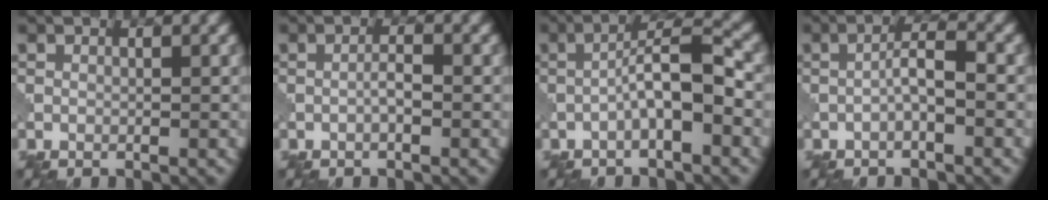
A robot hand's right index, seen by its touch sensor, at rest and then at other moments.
{"total": 1.2, "force": [-0.5, 0.2, 1.1], "torque": [-0.021, 0.004, -0.010]}
{"total": 4.8, "force": [-1.5, 1.0, 4.5], "torque": [-0.078, 0.018, -0.033]}
{"total": 2.3, "force": [-0.8, 0.4, 2.1], "torque": [-0.040, 0.011, -0.020]}